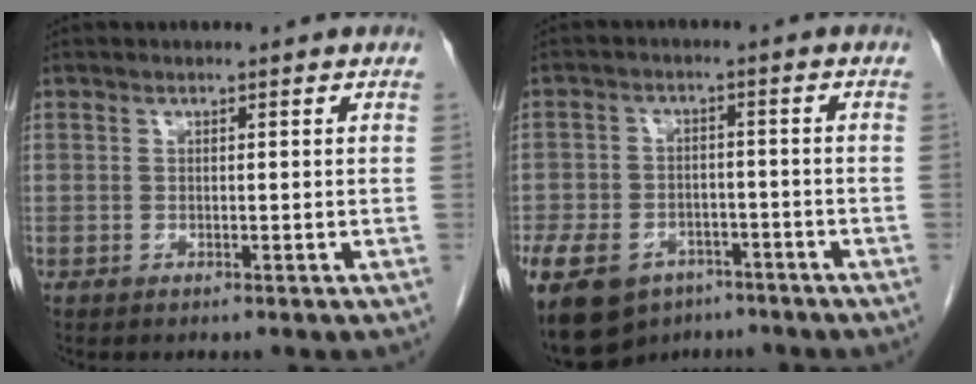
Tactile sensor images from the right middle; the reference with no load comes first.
{"total": 25.2, "force": [-14.0, 17.6, 11.4], "torque": [-0.359, -0.027, -0.204]}